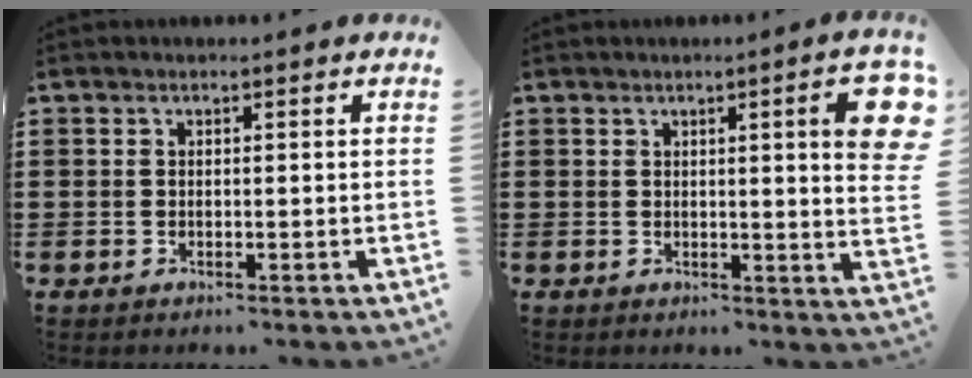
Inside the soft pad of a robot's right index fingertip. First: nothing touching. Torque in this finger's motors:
{"motor_torque": [1.03, 0.54, 0.79, 0.11]}